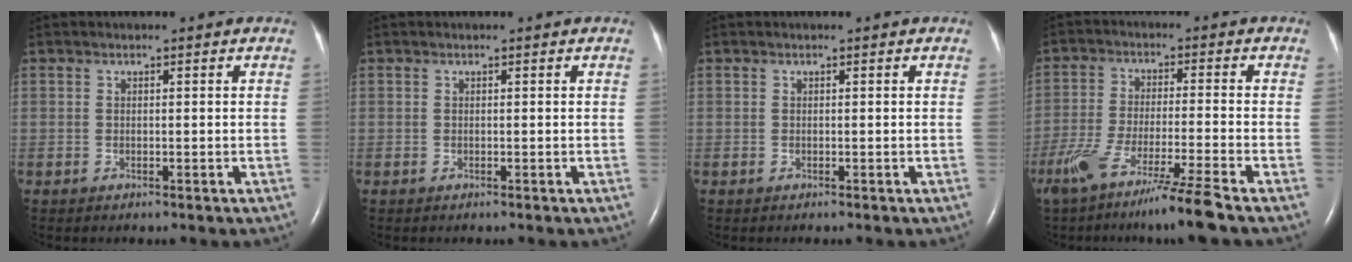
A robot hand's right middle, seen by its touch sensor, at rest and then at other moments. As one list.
[{"total": 0.0}, {"total": 0.0}, {"total": 11.6, "force": [-8.4, -1.5, 7.9], "torque": [-0.143, -0.041, -0.144]}]